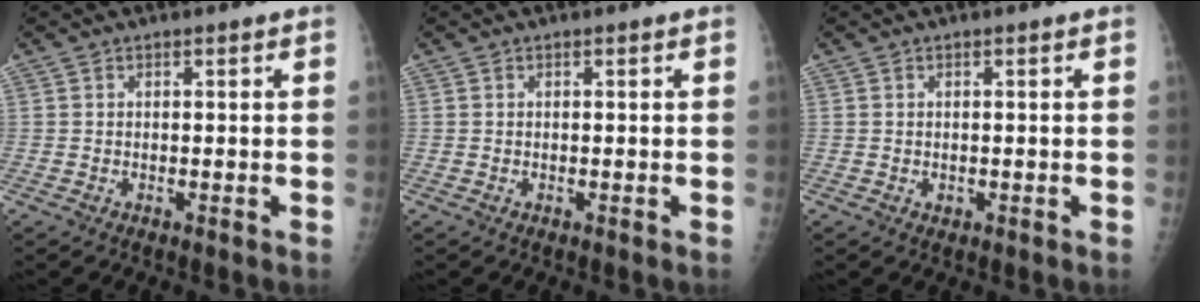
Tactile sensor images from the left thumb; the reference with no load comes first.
{"total": 0.0}
{"total": 0.9, "force": [-0.1, 0.8, 0.4], "torque": [-0.005, 0.000, 0.001]}